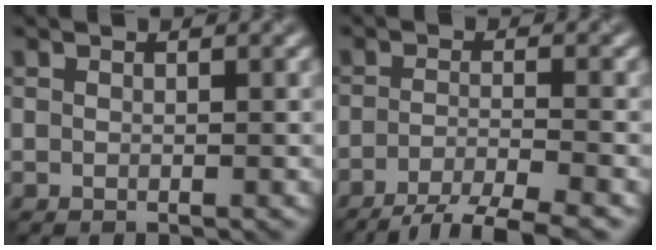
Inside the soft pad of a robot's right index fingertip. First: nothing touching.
{"total": 5.1, "force": [-3.8, 1.0, 3.4], "torque": [-0.051, -0.006, -0.071]}